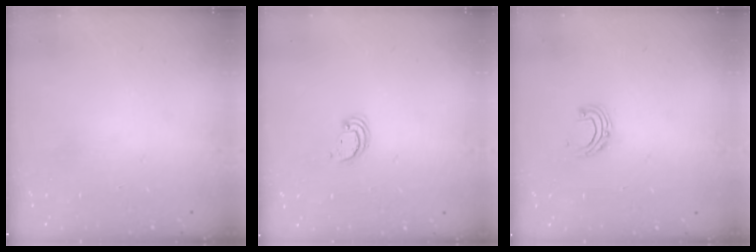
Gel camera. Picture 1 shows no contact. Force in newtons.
{"total": 2.4, "press": 2.4, "slide": 0.2}
{"total": 6.6, "press": 6.5, "slide": 0.7}